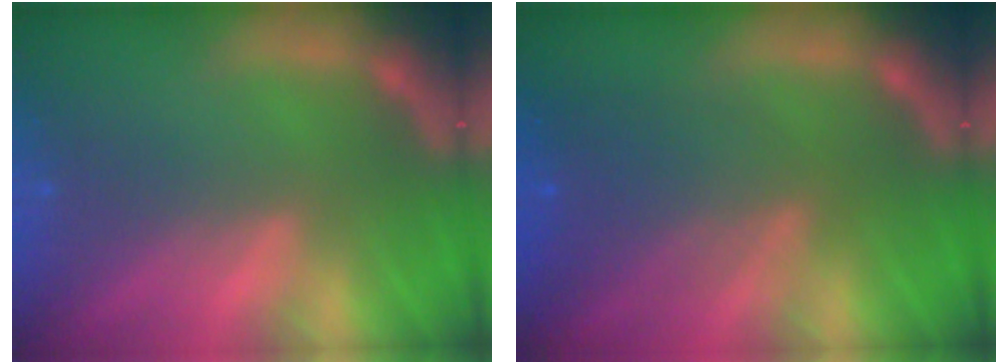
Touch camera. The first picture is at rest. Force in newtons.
{"total": 5.5}